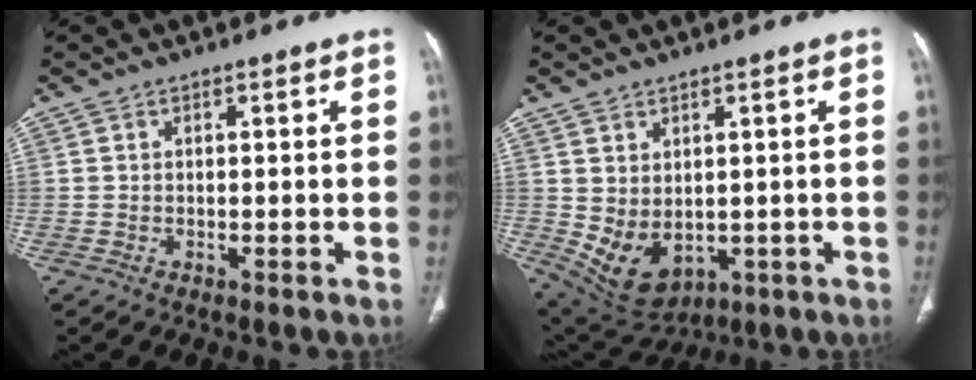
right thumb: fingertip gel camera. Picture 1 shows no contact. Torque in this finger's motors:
{"motor_torque": [-0.39, 0.48, -0.26, 0.10, 0.29]}